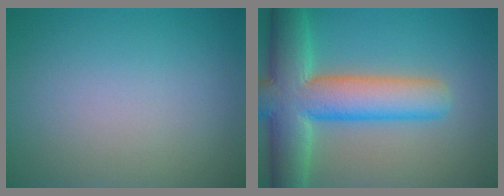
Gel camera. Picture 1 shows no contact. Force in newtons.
{"total": 10.8, "press": 10.8, "slide": 0.6}